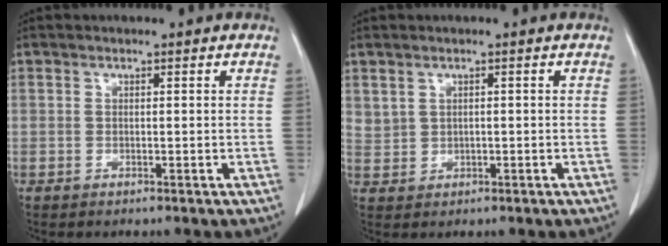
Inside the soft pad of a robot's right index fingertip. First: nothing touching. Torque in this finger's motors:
{"motor_torque": [0.02, 0.00, -0.01, 0.01]}